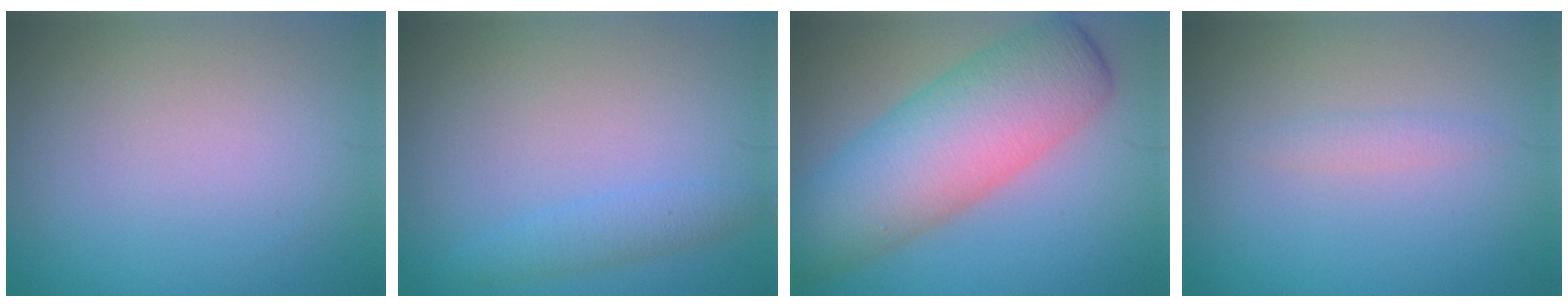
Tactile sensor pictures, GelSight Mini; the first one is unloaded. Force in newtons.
{"total": 1.7, "press": 1.7, "slide": 0.0}
{"total": 9.2, "press": 9.2, "slide": 0.3}
{"total": 1.0, "press": 1.0, "slide": 0.1}